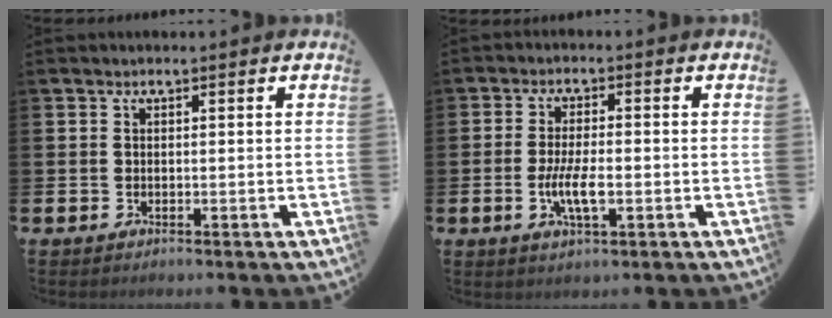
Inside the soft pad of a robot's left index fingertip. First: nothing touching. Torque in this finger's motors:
{"motor_torque": [0.29, 0.13, 0.22, 0.21]}